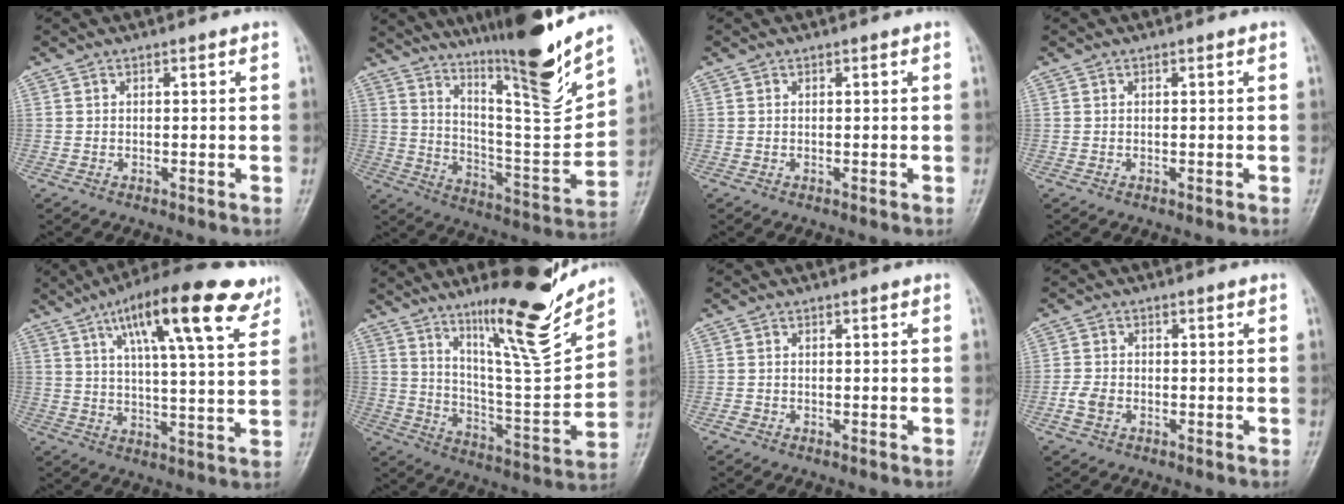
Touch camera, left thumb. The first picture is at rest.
{"total": 21.3, "force": [15.6, 2.1, 14.5], "torque": [-0.192, -0.094, 0.260]}
{"total": 0.0}
{"total": 0.0}
{"total": 19.5, "force": [10.6, 5.0, 15.5], "torque": [-0.218, -0.017, 0.160]}
{"total": 18.6, "force": [13.4, 2.7, 12.6], "torque": [-0.169, -0.096, 0.226]}
{"total": 0.9, "force": [-0.6, 0.6, 0.2], "torque": [-0.006, 0.001, -0.015]}
{"total": 3.4, "force": [-1.5, 2.4, 1.9], "torque": [-0.039, 0.006, -0.030]}